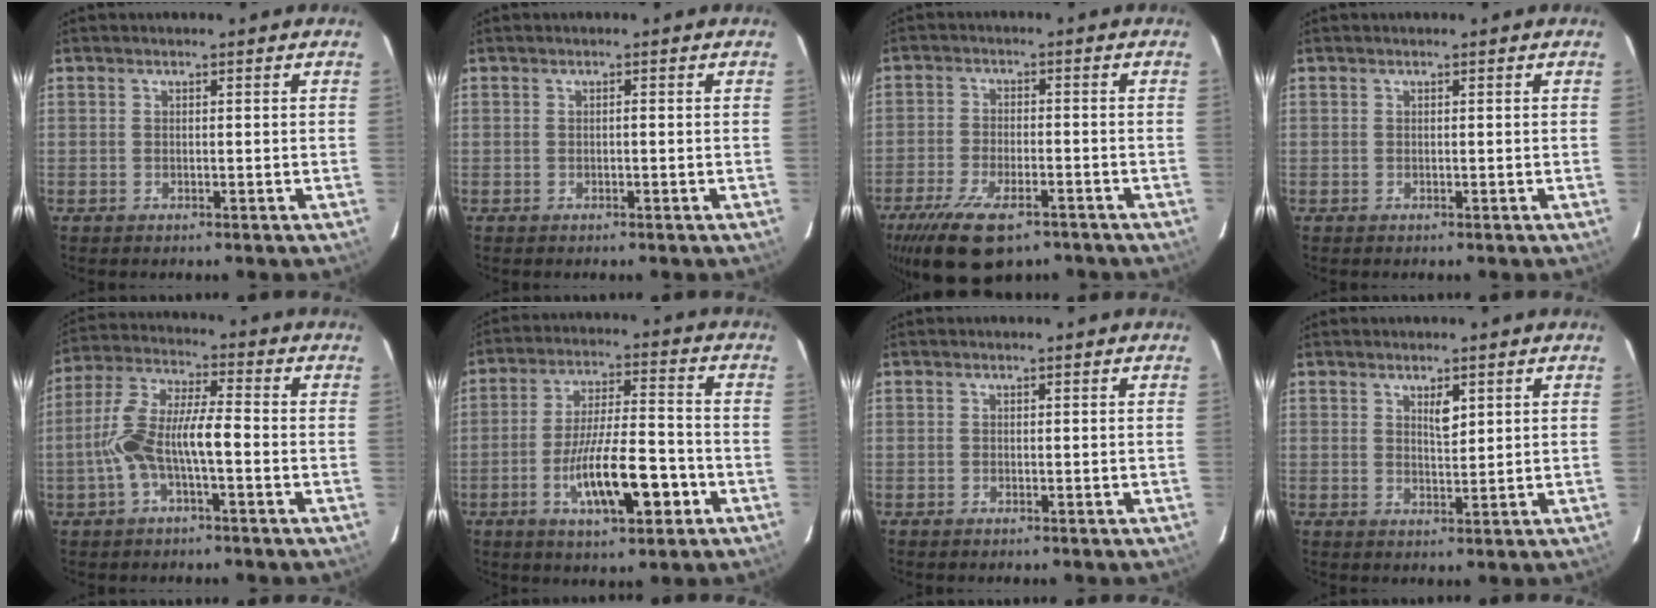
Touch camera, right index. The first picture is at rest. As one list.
[{"total": 0.0}, {"total": 11.8, "force": [-8.3, 4.1, 7.4], "torque": [-0.131, -0.015, -0.135]}, {"total": 0.0}, {"total": 10.0, "force": [-2.3, 2.5, 9.5], "torque": [-0.204, 0.025, -0.044]}, {"total": 12.9, "force": [-4.7, 2.9, 11.7], "torque": [-0.210, 0.000, -0.078]}, {"total": 0.0}, {"total": 2.5, "force": [1.3, 0.8, 2.0], "torque": [-0.037, -0.003, 0.026]}]